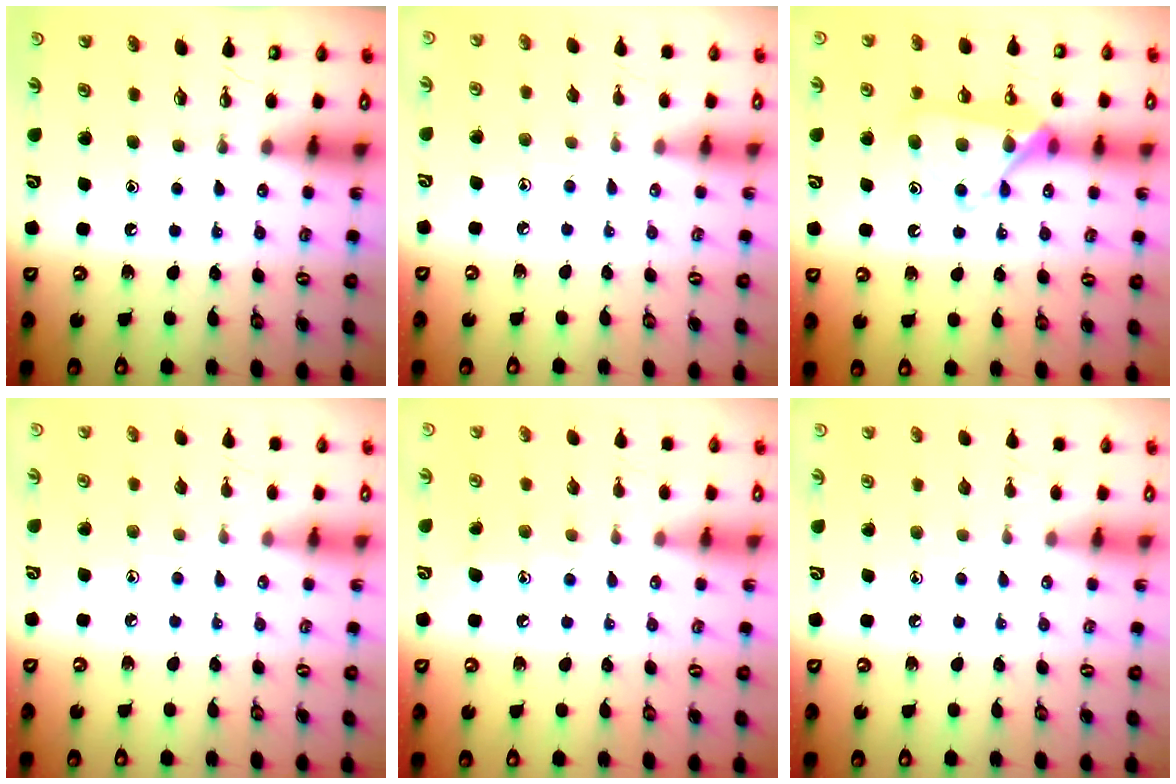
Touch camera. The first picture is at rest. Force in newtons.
{"total": 4.9, "press": 4.8, "slide": 0.5}
{"total": 14.8, "press": 14.8, "slide": 0.5}
{"total": 4.9, "press": 4.8, "slide": 0.5}
{"total": 8.6, "press": 8.6, "slide": 0.6}
{"total": 4.7, "press": 4.7, "slide": 0.4}